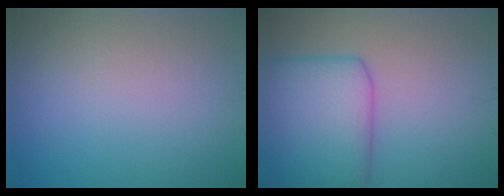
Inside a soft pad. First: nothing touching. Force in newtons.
{"total": 7.7, "press": 7.6, "slide": 0.2}